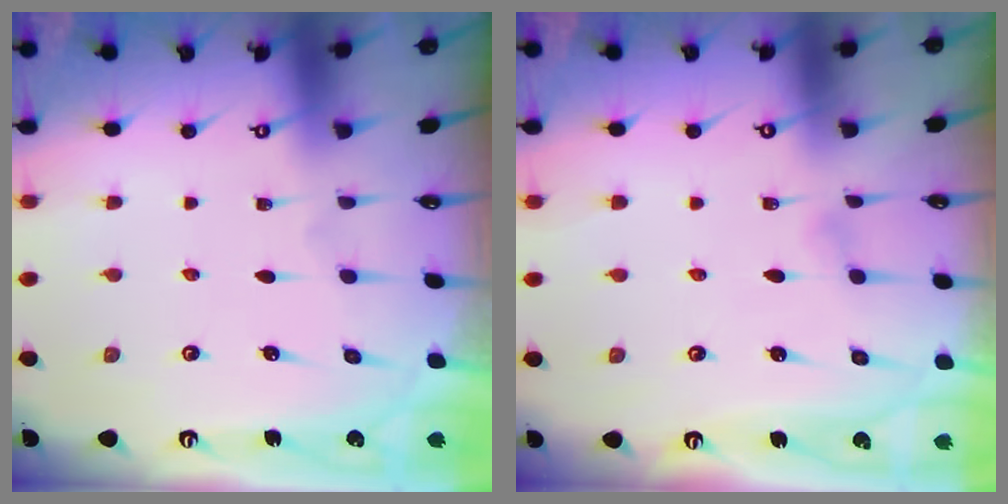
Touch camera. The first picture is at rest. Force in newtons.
{"total": 2.4, "press": 2.4, "slide": 0.3}